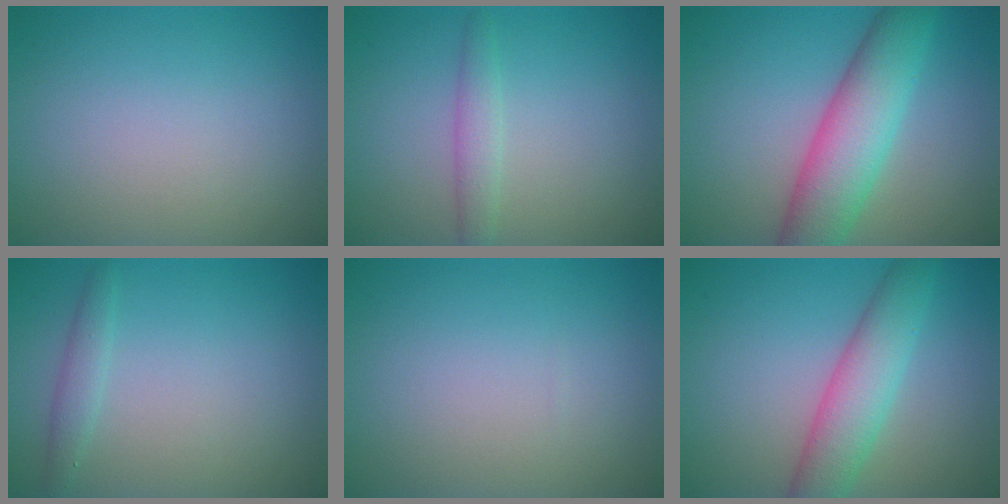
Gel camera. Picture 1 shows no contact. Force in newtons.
{"total": 1.8, "press": 1.8, "slide": 0.0}
{"total": 7.3, "press": 7.3, "slide": 0.2}
{"total": 1.4, "press": 1.4, "slide": 0.0}
{"total": 0.0}
{"total": 5.1, "press": 5.1, "slide": 0.1}